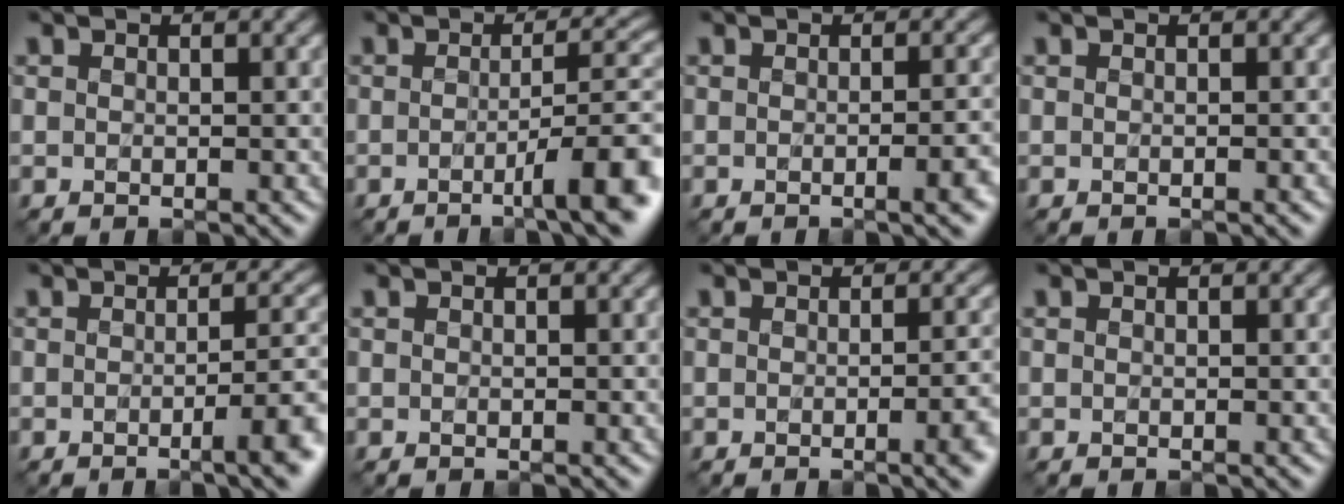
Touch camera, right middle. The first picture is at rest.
{"total": 6.8, "force": [-2.2, 1.3, 6.3], "torque": [-0.079, 0.003, -0.035]}
{"total": 3.2, "force": [-1.0, 1.0, 2.9], "torque": [-0.027, 0.000, -0.013]}
{"total": 0.6, "force": [-0.1, 0.2, 0.5], "torque": [0.001, -0.002, -0.004]}
{"total": 4.5, "force": [-1.4, 1.0, 4.1], "torque": [-0.049, 0.001, -0.024]}
{"total": 0.0}
{"total": 4.0, "force": [-1.1, 1.4, 3.6], "torque": [-0.030, -0.004, -0.011]}
{"total": 0.0}